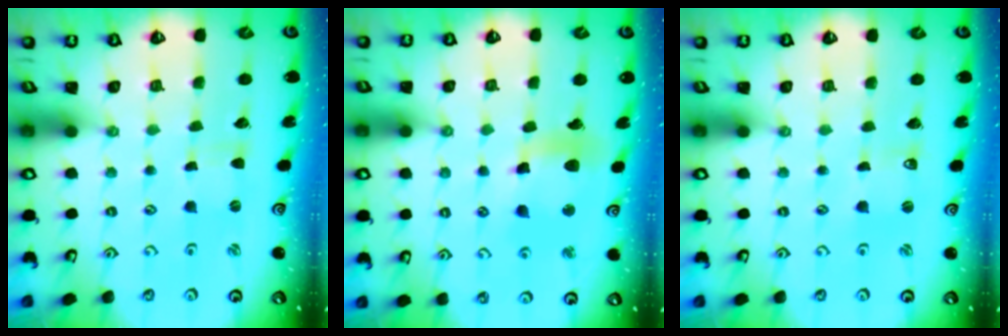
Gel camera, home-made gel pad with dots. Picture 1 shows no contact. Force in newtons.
{"total": 11.8, "press": 11.7, "slide": 1.4}
{"total": 1.2, "press": 1.2, "slide": 0.1}